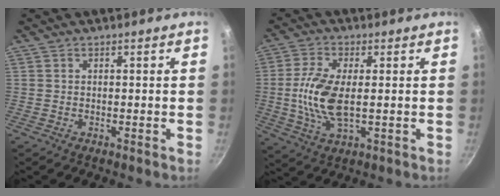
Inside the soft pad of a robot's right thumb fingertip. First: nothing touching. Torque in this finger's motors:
{"motor_torque": [-0.03, 0.11, 0.39, 0.02, 0.15]}